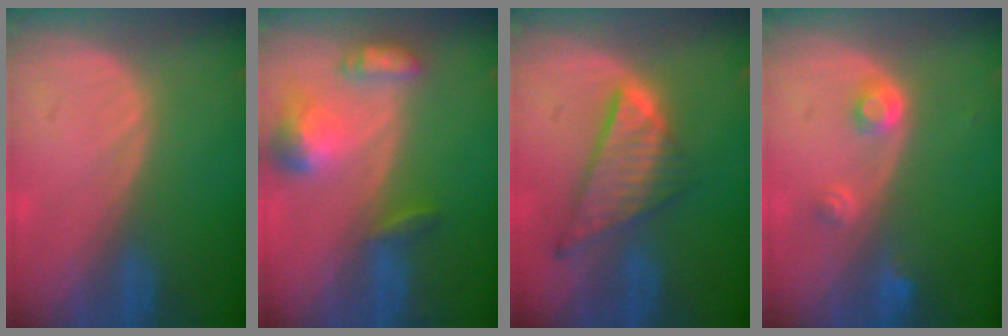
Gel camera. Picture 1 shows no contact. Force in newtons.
{"total": 6.9, "press": 6.4, "slide": 2.6}
{"total": 8.7, "press": 7.4, "slide": 4.6}
{"total": 2.9, "press": 2.7, "slide": 1.0}